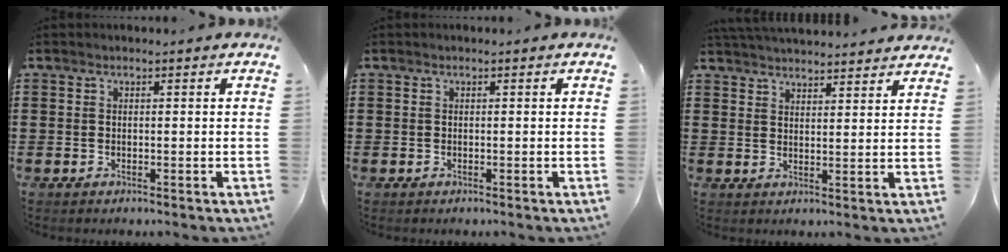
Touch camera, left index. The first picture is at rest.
{"total": 0.0}
{"total": 3.7, "force": [3.7, -0.1, 0.3], "torque": [-0.016, -0.016, 0.067]}